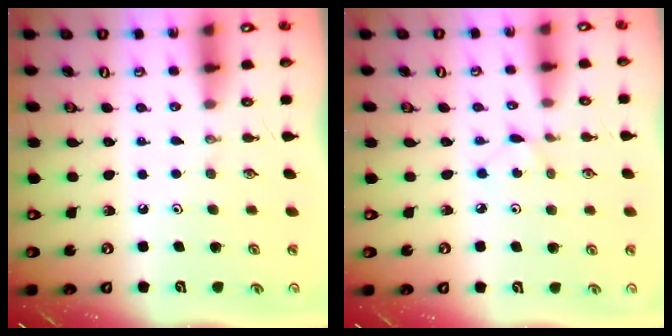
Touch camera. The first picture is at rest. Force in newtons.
{"total": 2.3, "press": 2.3, "slide": 0.3}